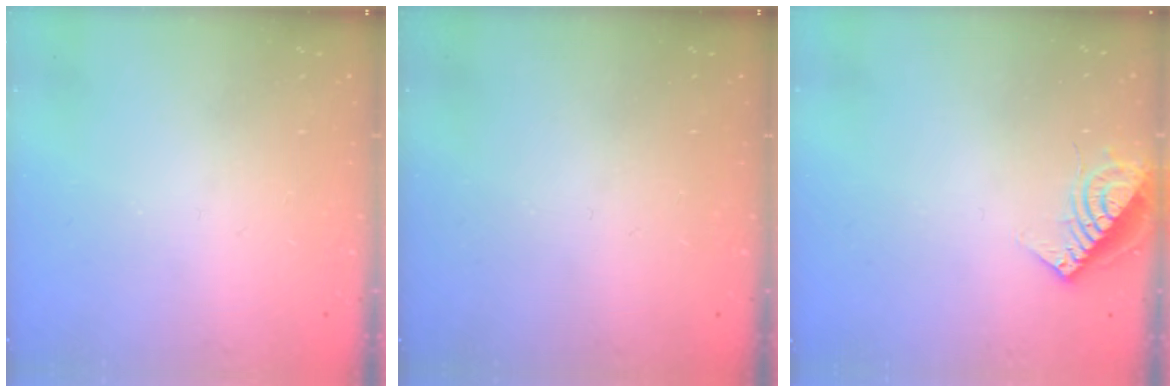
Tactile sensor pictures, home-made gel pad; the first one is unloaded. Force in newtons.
{"total": 0.0}
{"total": 7.2, "press": 7.1, "slide": 0.8}